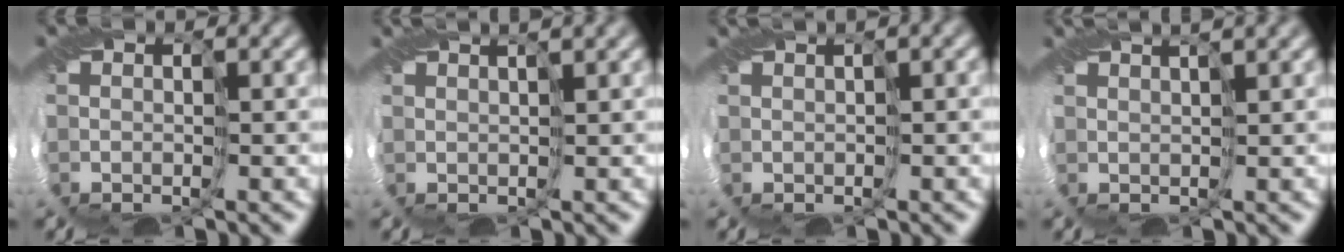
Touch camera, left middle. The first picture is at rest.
{"total": 2.2, "force": [1.7, 0.1, 1.4], "torque": [-0.028, 0.007, 0.022]}
{"total": 1.6, "force": [0.9, 0.0, 1.3], "torque": [-0.032, 0.003, 0.016]}
{"total": 2.9, "force": [2.2, 0.2, 1.8], "torque": [-0.034, 0.014, 0.024]}